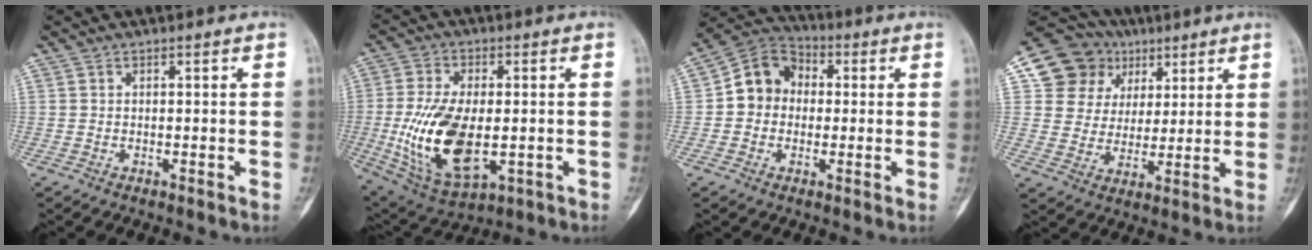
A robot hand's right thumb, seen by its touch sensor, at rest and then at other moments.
{"total": 17.6, "force": [-2.3, 9.5, 14.7], "torque": [-0.276, -0.005, -0.023]}
{"total": 9.8, "force": [0.0, 8.6, 4.8], "torque": [-0.056, 0.029, -0.017]}
{"total": 14.6, "force": [6.0, 12.9, 3.1], "torque": [-0.017, 0.015, 0.113]}